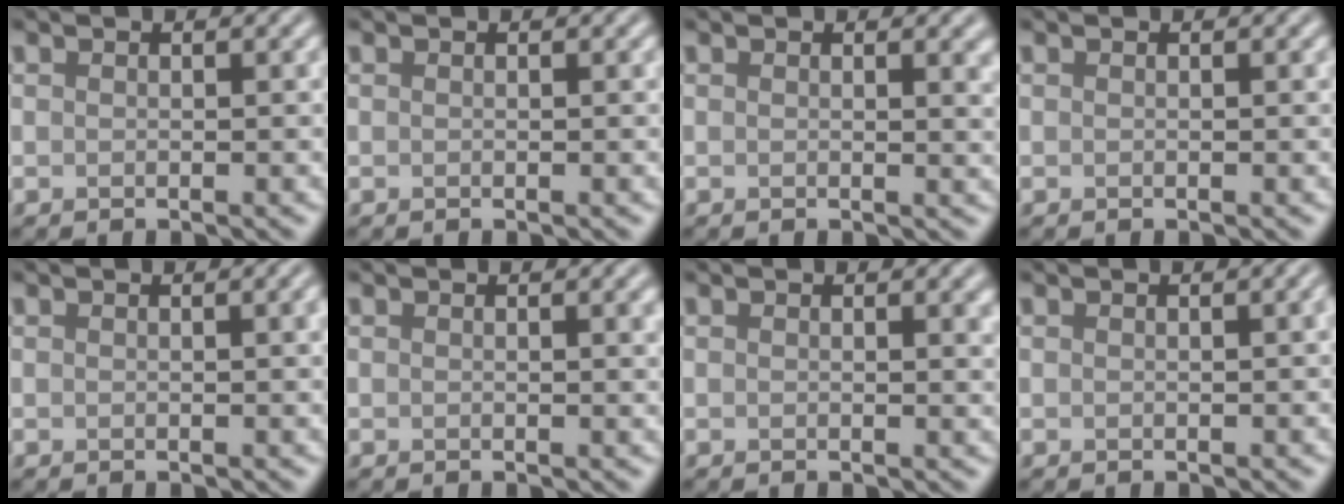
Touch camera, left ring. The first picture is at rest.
{"total": 0.0}
{"total": 1.8, "force": [0.8, 0.7, 1.5], "torque": [-0.006, 0.003, 0.010]}
{"total": 0.0}
{"total": 1.3, "force": [0.2, 0.3, 1.2], "torque": [-0.012, 0.004, 0.002]}
{"total": 1.0, "force": [0.4, 0.2, 0.9], "torque": [-0.008, 0.002, 0.004]}
{"total": 1.1, "force": [0.5, 0.3, 0.9], "torque": [-0.005, 0.001, 0.007]}
{"total": 1.0, "force": [0.1, 0.3, 0.9], "torque": [-0.007, 0.008, 0.001]}